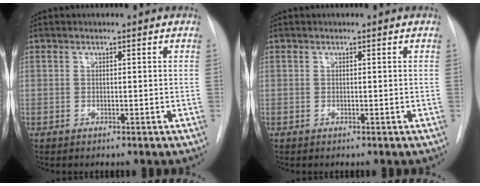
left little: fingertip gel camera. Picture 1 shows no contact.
{"total": 0.0}